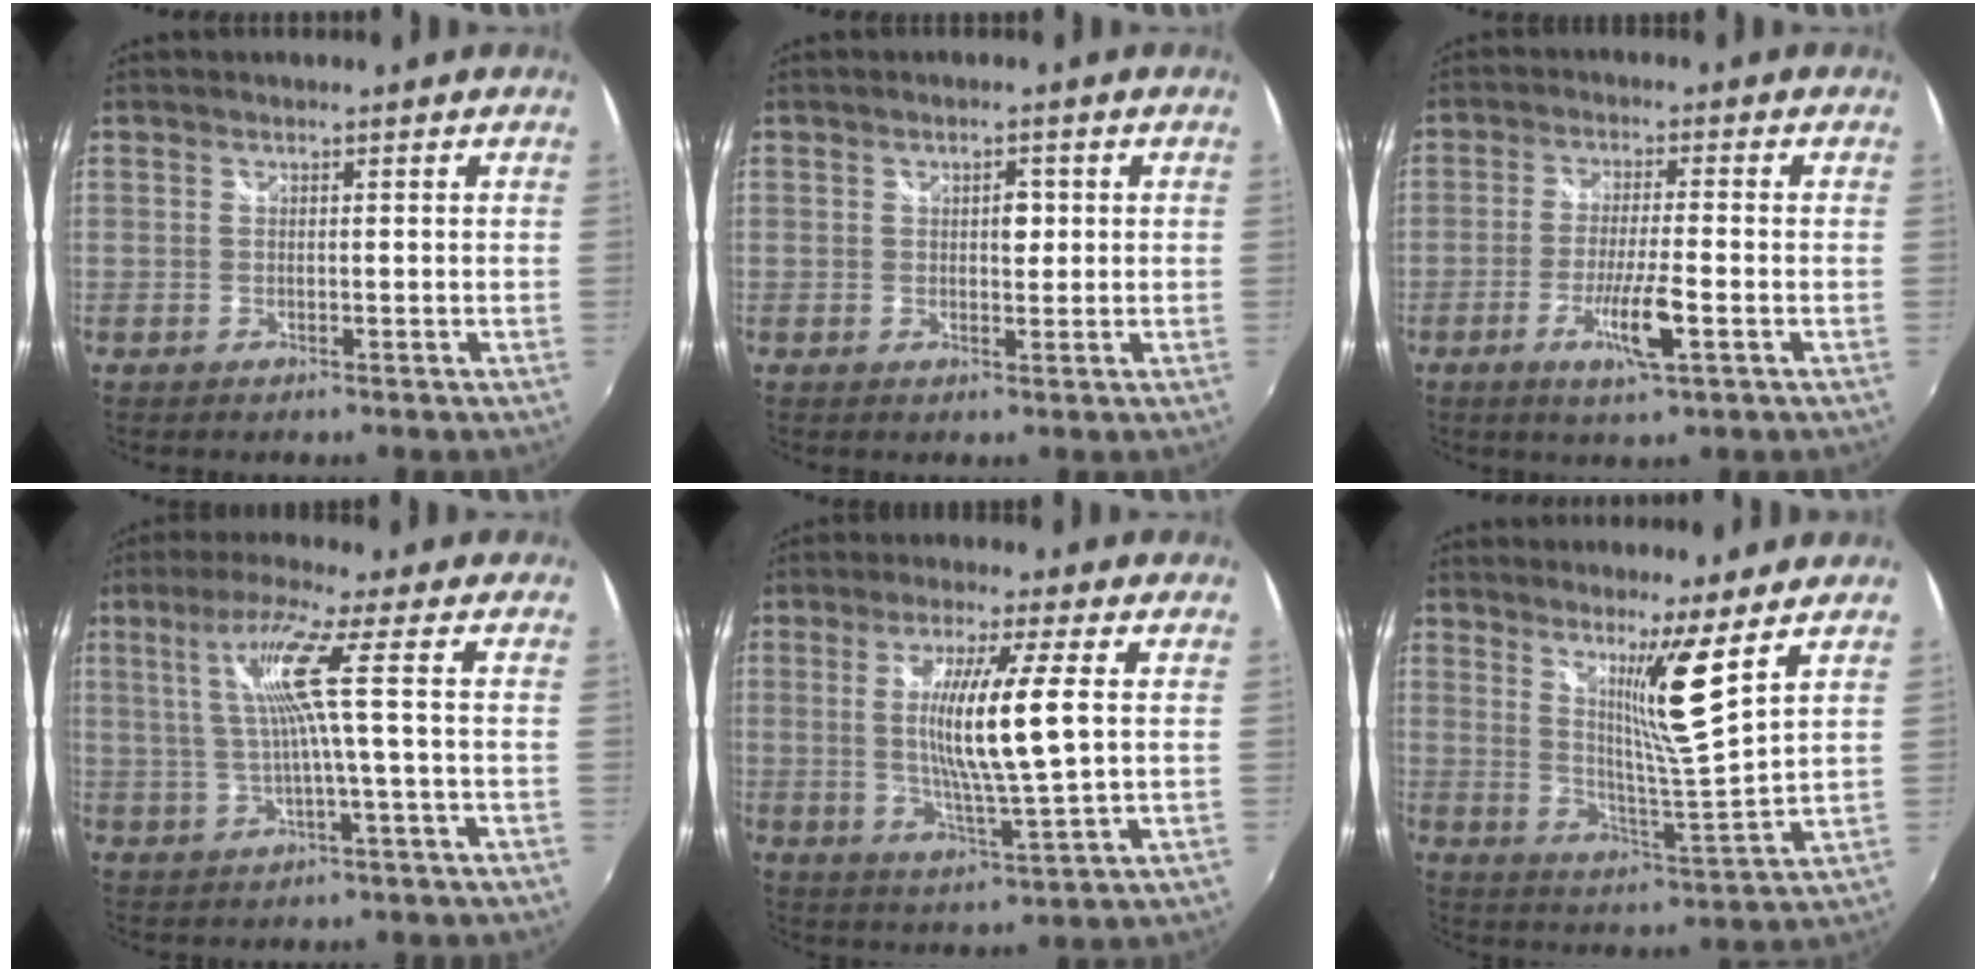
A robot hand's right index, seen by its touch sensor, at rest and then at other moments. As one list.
[{"total": 2.4, "force": [0.3, 1.5, 1.7], "torque": [-0.023, 0.004, 0.006]}, {"total": 7.3, "force": [-3.0, 0.2, 6.7], "torque": [-0.129, -0.013, -0.054]}, {"total": 8.3, "force": [0.9, -1.5, 8.1], "torque": [-0.149, -0.001, 0.029]}, {"total": 11.3, "force": [1.3, -0.6, 11.2], "torque": [-0.203, -0.016, 0.025]}, {"total": 9.4, "force": [5.6, -1.3, 7.5], "torque": [-0.116, -0.017, 0.093]}]